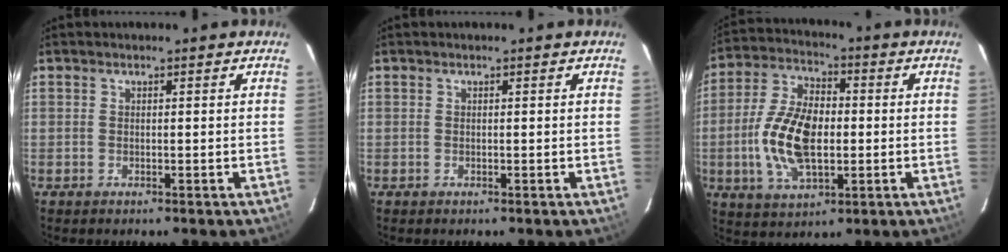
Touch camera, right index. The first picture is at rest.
{"total": 0.0}
{"total": 14.7, "force": [-1.8, 8.0, 12.2], "torque": [-0.252, 0.006, -0.034]}